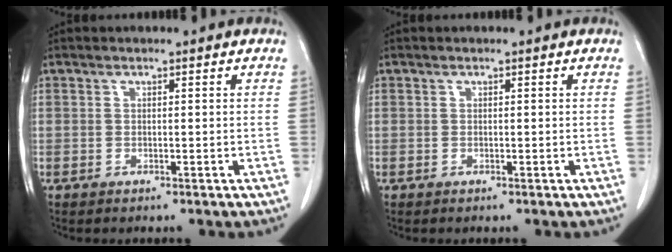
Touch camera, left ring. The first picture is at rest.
{"total": 0.0}